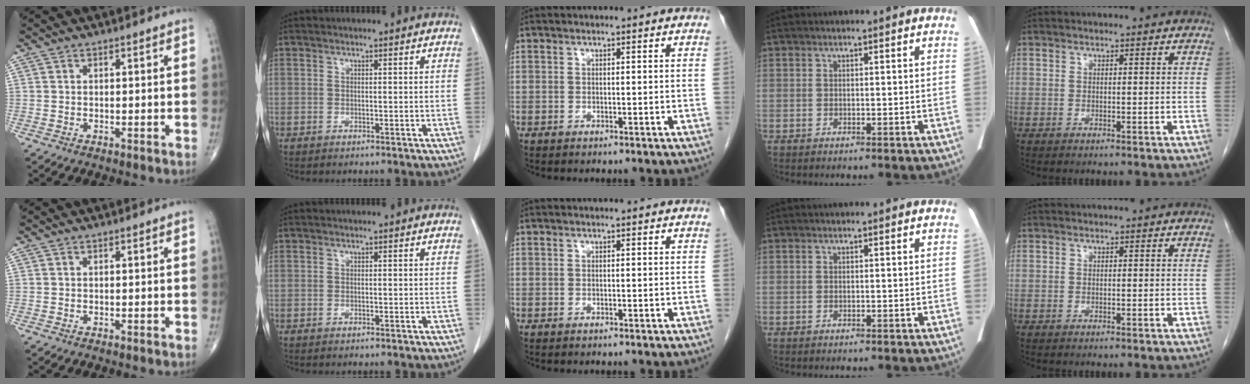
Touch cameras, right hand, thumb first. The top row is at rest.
{}